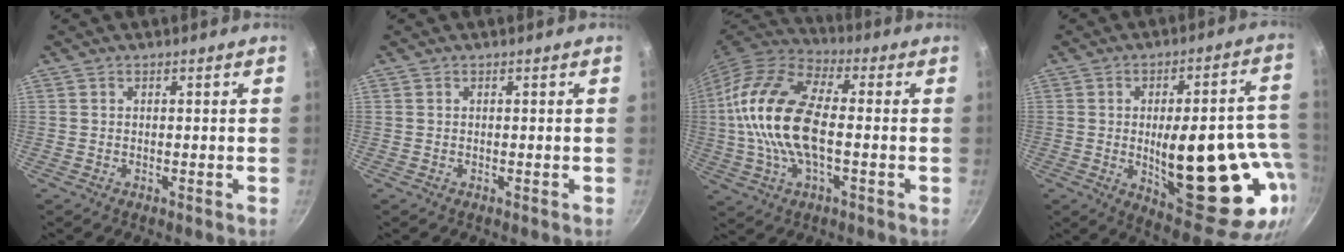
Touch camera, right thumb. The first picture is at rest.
{"total": 0.0}
{"total": 18.7, "force": [-0.4, 9.0, 16.4], "torque": [-0.315, 0.031, -0.024]}
{"total": 26.8, "force": [-5.0, 10.4, 24.2], "torque": [-0.287, 0.006, -0.048]}